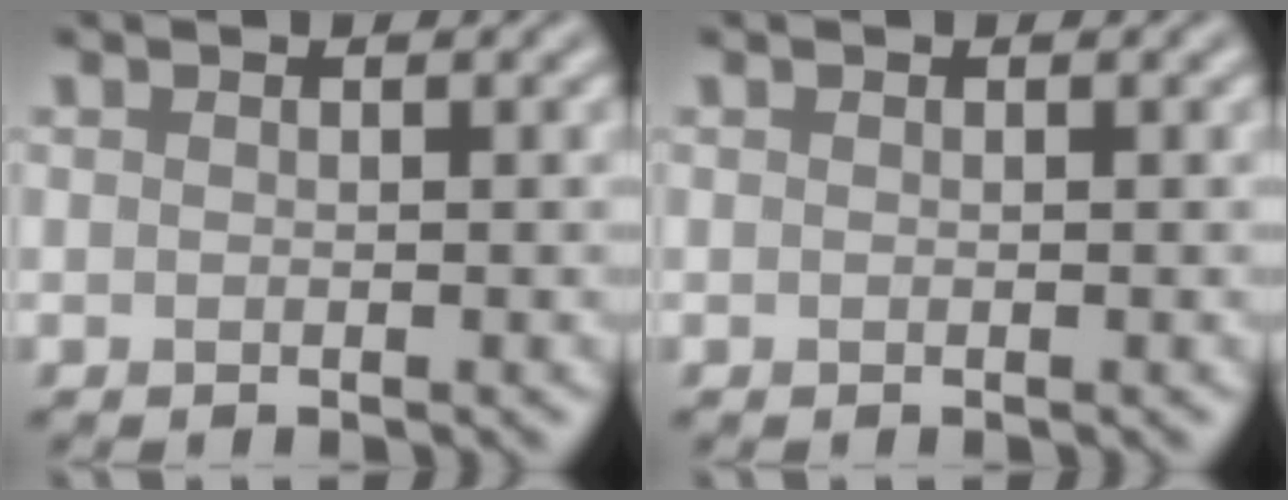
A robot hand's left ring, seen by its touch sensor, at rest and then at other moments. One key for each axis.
{"total": 0.0}